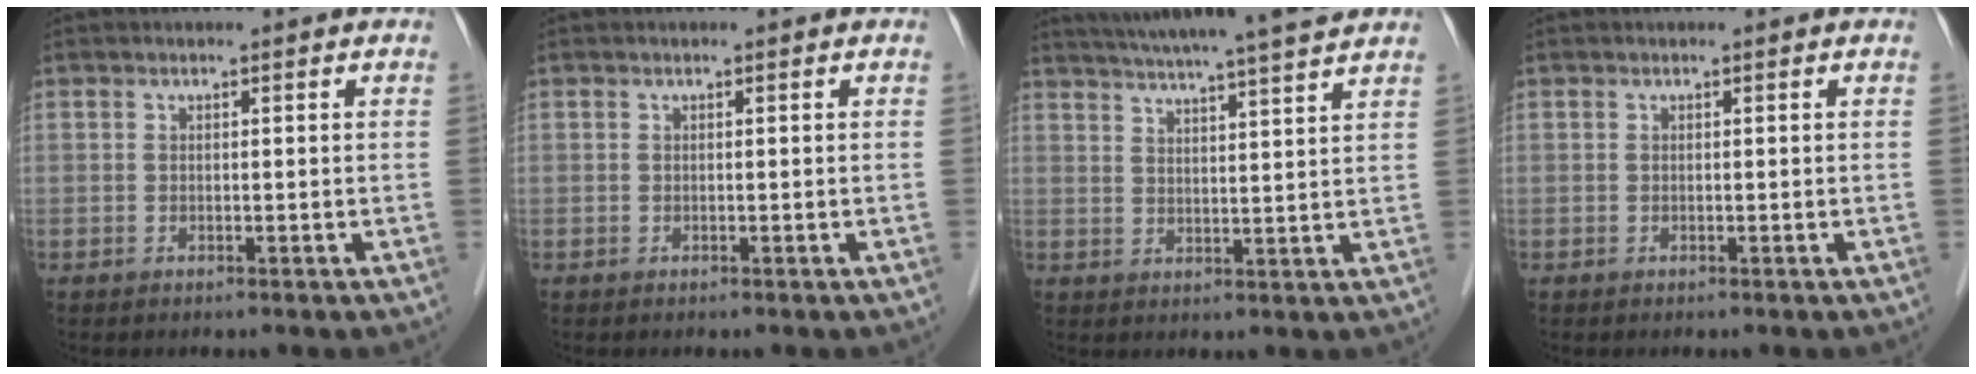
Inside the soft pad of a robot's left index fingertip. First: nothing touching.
{"total": 0.0}
{"total": 16.2, "force": [14.5, -0.7, 7.0], "torque": [-0.122, 0.002, 0.200]}
{"total": 0.0}